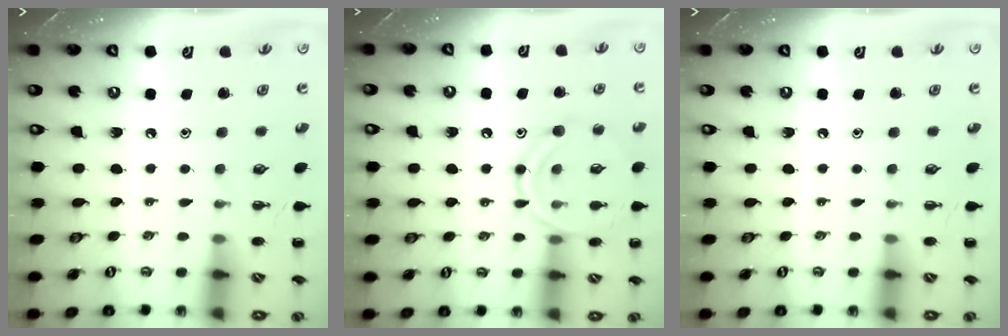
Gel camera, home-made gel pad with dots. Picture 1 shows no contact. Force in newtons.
{"total": 12.4, "press": 12.3, "slide": 1.1}
{"total": 0.0}